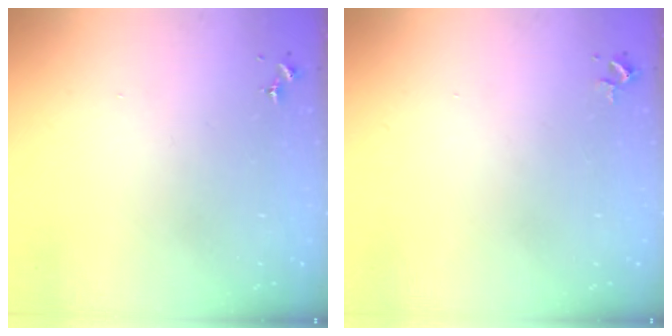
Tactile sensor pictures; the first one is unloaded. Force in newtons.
{"total": 2.2, "press": 2.2, "slide": 0.3}